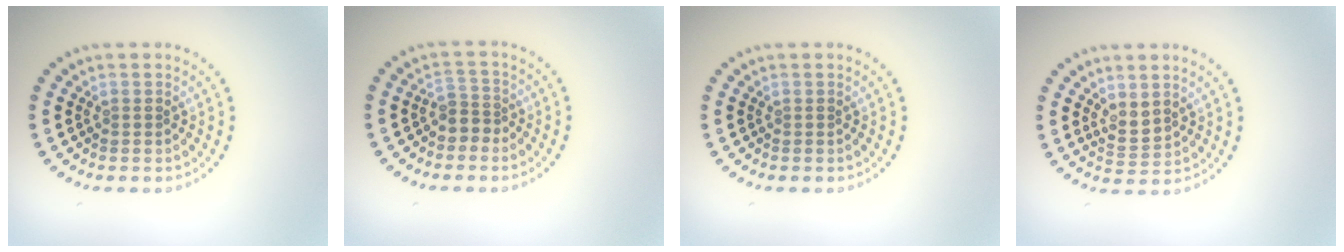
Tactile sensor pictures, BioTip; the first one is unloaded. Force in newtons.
{"total": 2.1, "press": 1.6, "slide": 1.3}
{"total": 0.0}
{"total": 2.1, "press": 1.7, "slide": 1.2}